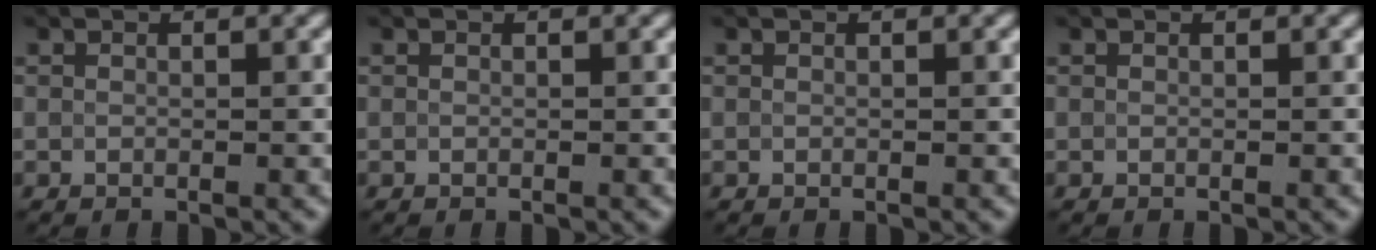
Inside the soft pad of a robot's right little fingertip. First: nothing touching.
{"total": 0.0}
{"total": 0.0}
{"total": 0.0}